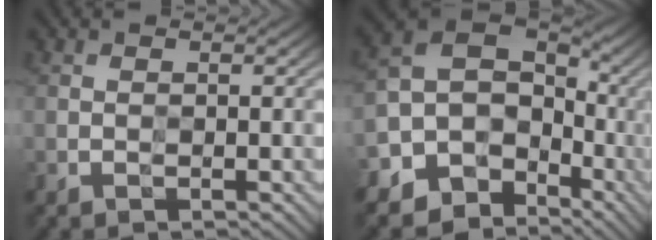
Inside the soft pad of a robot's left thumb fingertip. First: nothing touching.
{"total": 12.0, "force": [-4.6, 9.6, 5.4], "torque": [-0.128, -0.032, -0.069]}